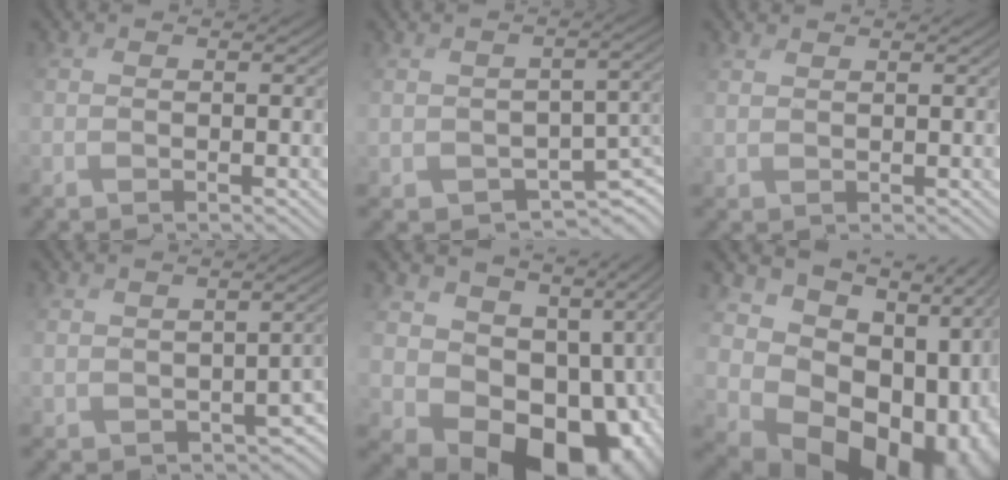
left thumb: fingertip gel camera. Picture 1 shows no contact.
{"total": 3.3, "force": [-2.1, 2.3, 1.1], "torque": [-0.016, -0.013, -0.024]}
{"total": 1.6, "force": [1.3, -0.2, -1.0], "torque": [0.013, 0.000, 0.024]}
{"total": 4.0, "force": [-1.6, 2.9, 2.2], "torque": [-0.036, -0.020, -0.006]}
{"total": 13.5, "force": [-0.6, 11.5, 7.2], "torque": [-0.114, -0.057, 0.033]}
{"total": 17.4, "force": [-1.6, 14.0, 10.3], "torque": [-0.132, -0.061, 0.026]}